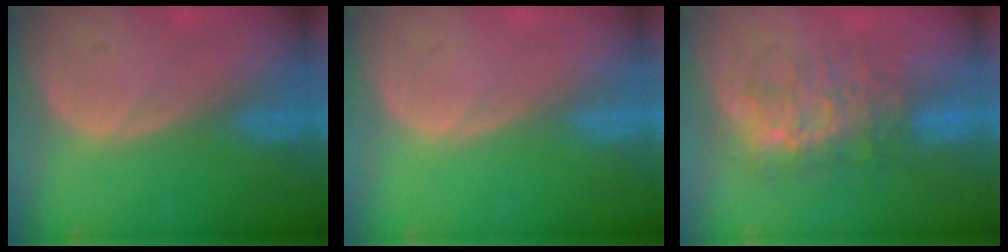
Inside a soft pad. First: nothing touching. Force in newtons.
{"total": 0.0}
{"total": 8.0, "press": 7.8, "slide": 2.1}